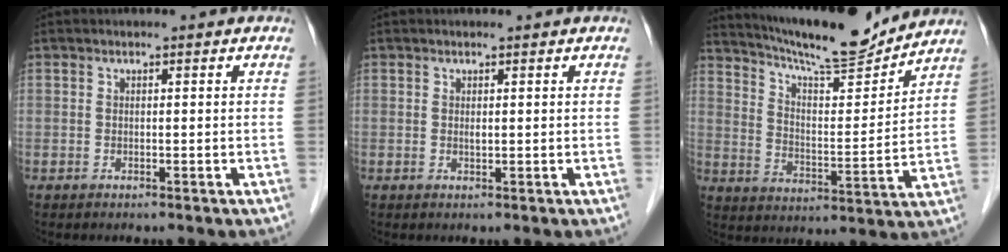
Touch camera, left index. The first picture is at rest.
{"total": 0.5, "force": [0.2, 0.2, 0.4], "torque": [-0.011, -0.002, 0.004]}
{"total": 15.9, "force": [14.8, 1.0, 5.8], "torque": [-0.103, -0.002, 0.233]}